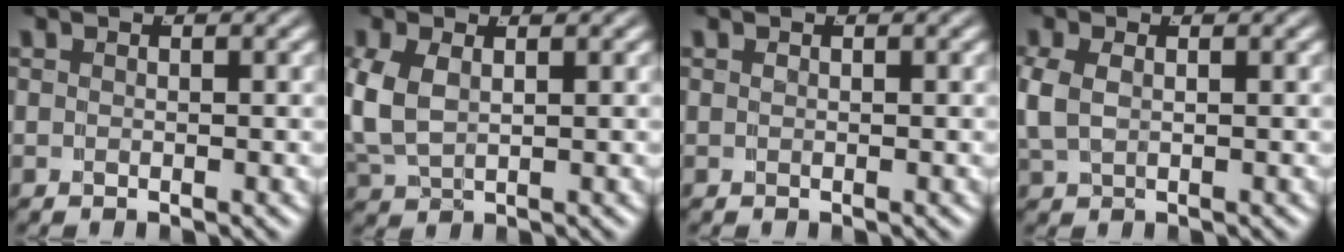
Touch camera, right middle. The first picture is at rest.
{"total": 4.0, "force": [0.5, 2.9, 2.7], "torque": [-0.080, -0.013, 0.024]}
{"total": 0.0}
{"total": 2.6, "force": [0.4, 1.6, 2.0], "torque": [-0.051, -0.003, 0.018]}